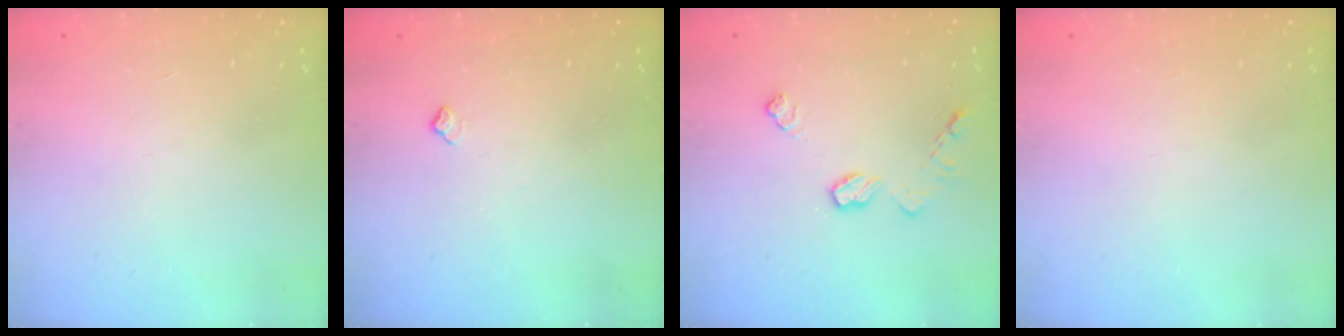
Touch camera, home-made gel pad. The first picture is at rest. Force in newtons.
{"total": 4.8, "press": 4.8, "slide": 0.6}
{"total": 7.9, "press": 7.9, "slide": 0.3}
{"total": 0.0}